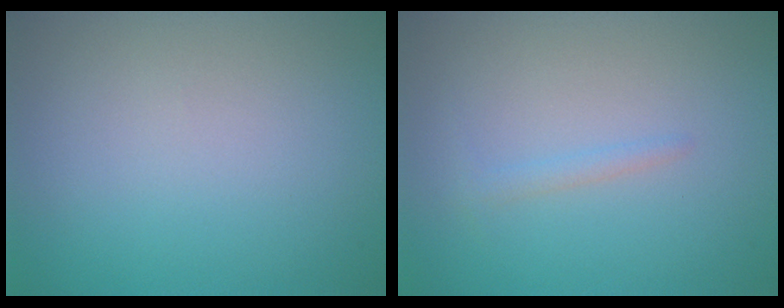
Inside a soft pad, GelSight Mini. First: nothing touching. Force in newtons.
{"total": 0.9, "press": 0.9, "slide": 0.1}